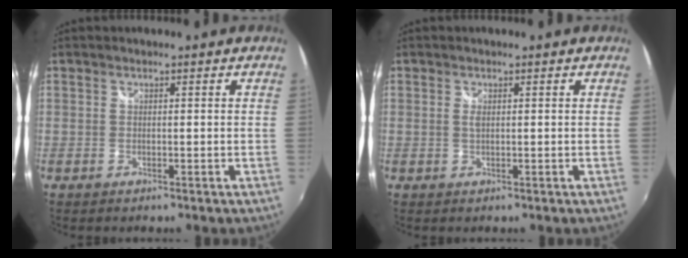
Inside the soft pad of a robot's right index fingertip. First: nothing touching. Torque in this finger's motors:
{"motor_torque": [0.05, 0.03, 0.04, 0.03]}